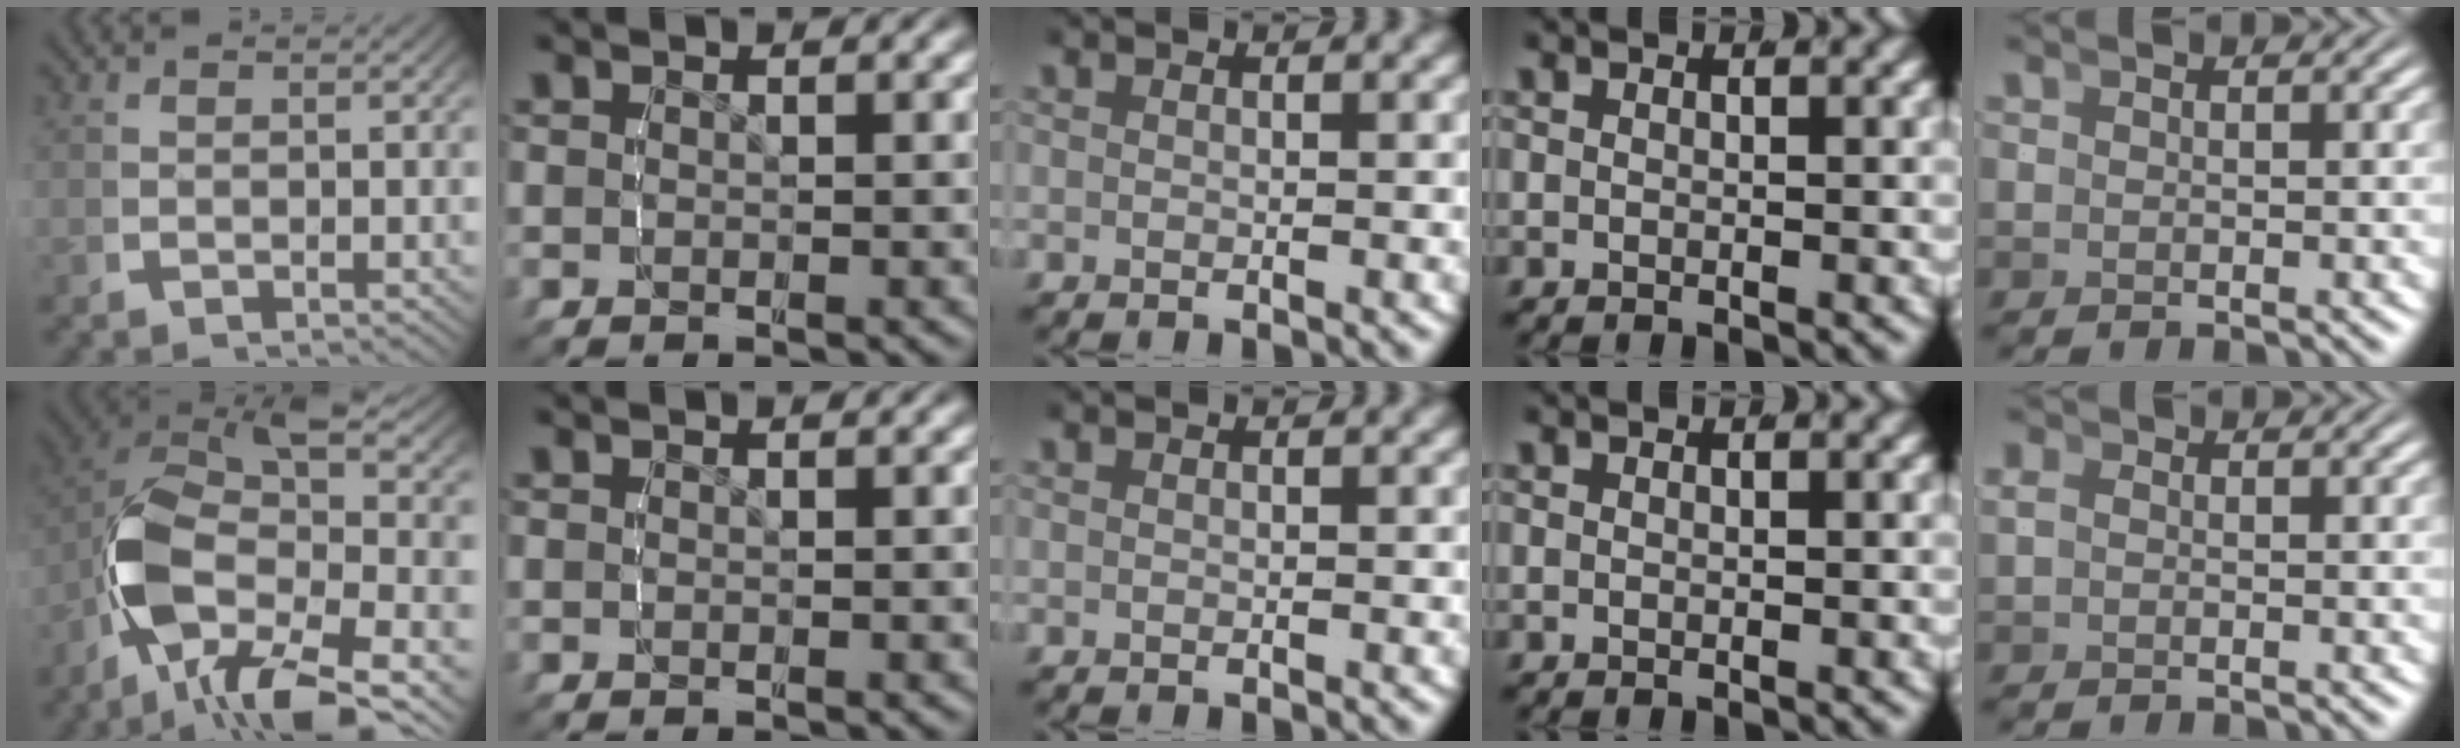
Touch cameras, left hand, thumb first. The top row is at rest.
{"thumb": {"total": 16.6, "force": [-1.8, 9.5, 13.4], "torque": [-0.273, -0.048, -0.004]}, "little": {"total": 0.5, "force": [0.1, 0.3, 0.4], "torque": [-0.013, -0.005, 0.007]}}